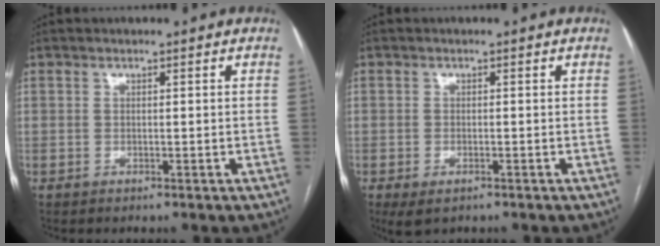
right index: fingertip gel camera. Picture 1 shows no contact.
{"total": 2.8, "force": [-1.5, 1.3, 2.0], "torque": [-0.040, -0.005, -0.016]}